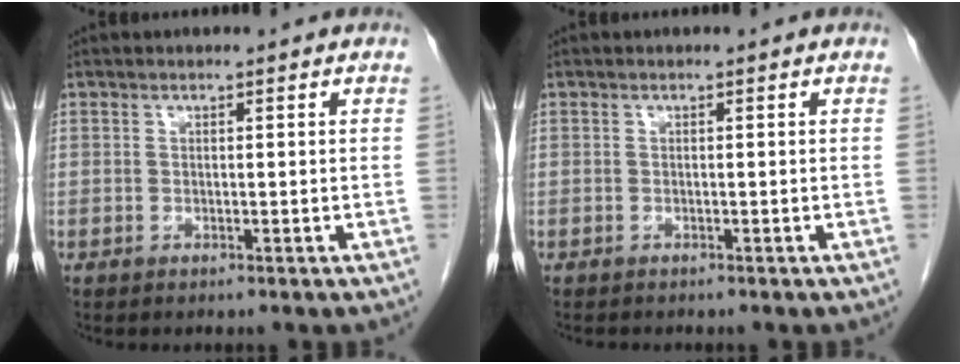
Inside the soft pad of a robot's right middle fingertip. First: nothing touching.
{"total": 1.2, "force": [-1.1, 0.3, 0.4], "torque": [-0.015, -0.005, -0.013]}